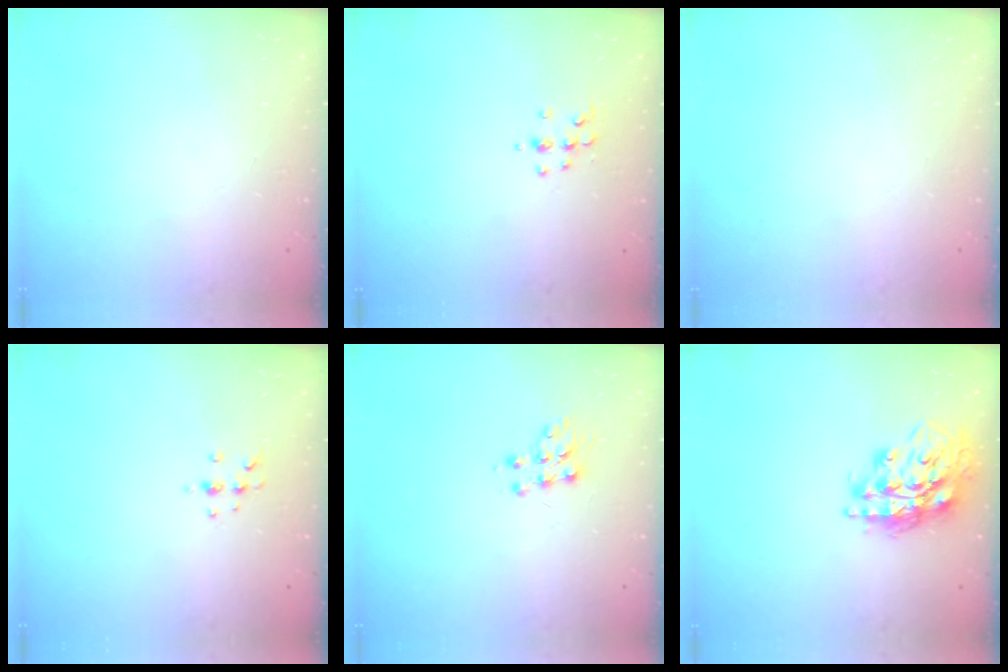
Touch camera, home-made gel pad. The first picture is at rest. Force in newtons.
{"total": 5.0, "press": 4.8, "slide": 1.4}
{"total": 0.0}
{"total": 4.3, "press": 4.0, "slide": 1.4}
{"total": 7.9, "press": 7.8, "slide": 0.6}
{"total": 17.0, "press": 16.9, "slide": 2.3}